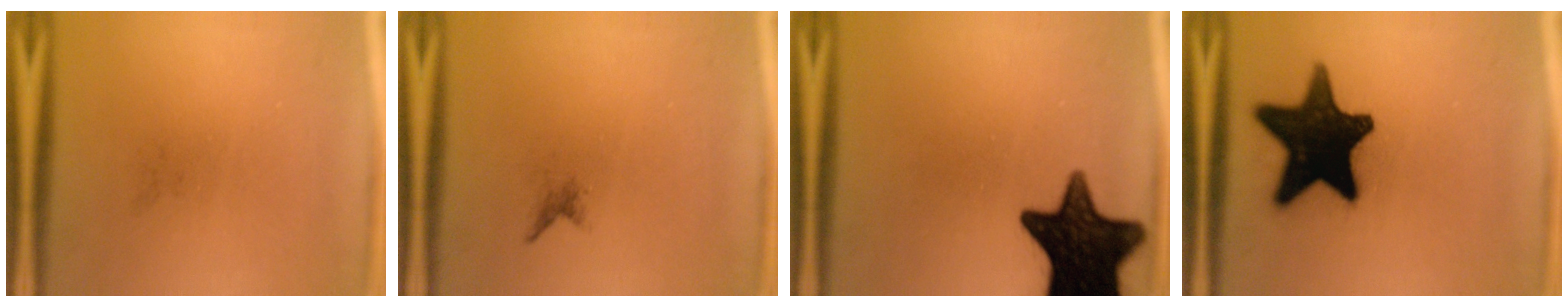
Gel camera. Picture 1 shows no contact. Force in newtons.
{"total": 0.7}
{"total": 16.5}
{"total": 19.2}